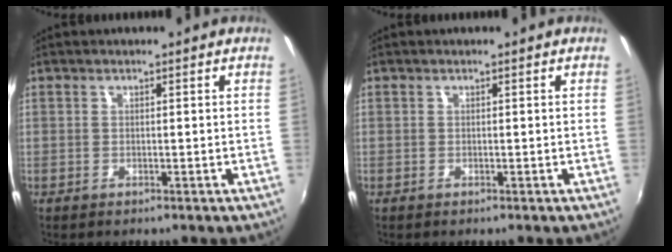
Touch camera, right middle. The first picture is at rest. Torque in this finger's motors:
{"motor_torque": [0.11, -0.09, 0.03, 0.00]}